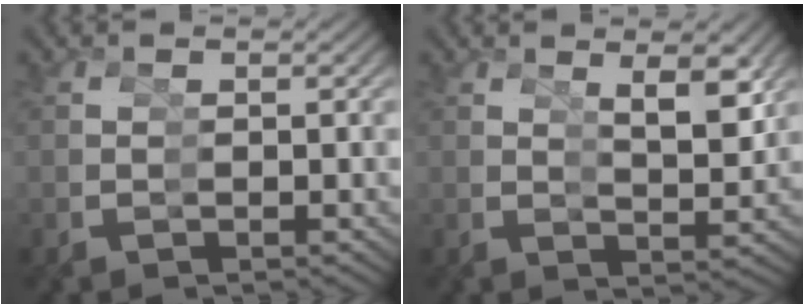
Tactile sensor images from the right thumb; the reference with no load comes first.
{"total": 3.3, "force": [1.6, 0.8, 2.8], "torque": [-0.038, -0.002, 0.027]}